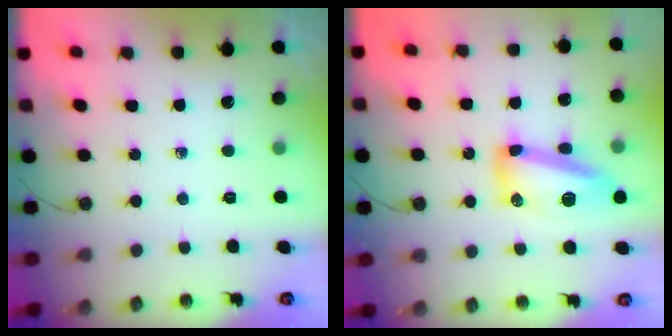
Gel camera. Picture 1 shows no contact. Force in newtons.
{"total": 13.3, "press": 13.3, "slide": 1.0}